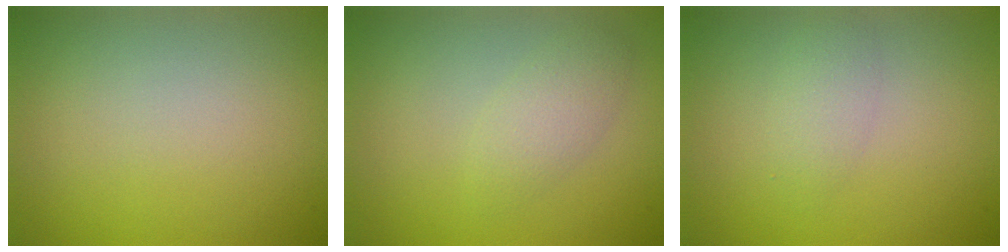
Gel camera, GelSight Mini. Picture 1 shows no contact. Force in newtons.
{"total": 1.9, "press": 1.9, "slide": 0.1}
{"total": 1.6, "press": 1.6, "slide": 0.0}